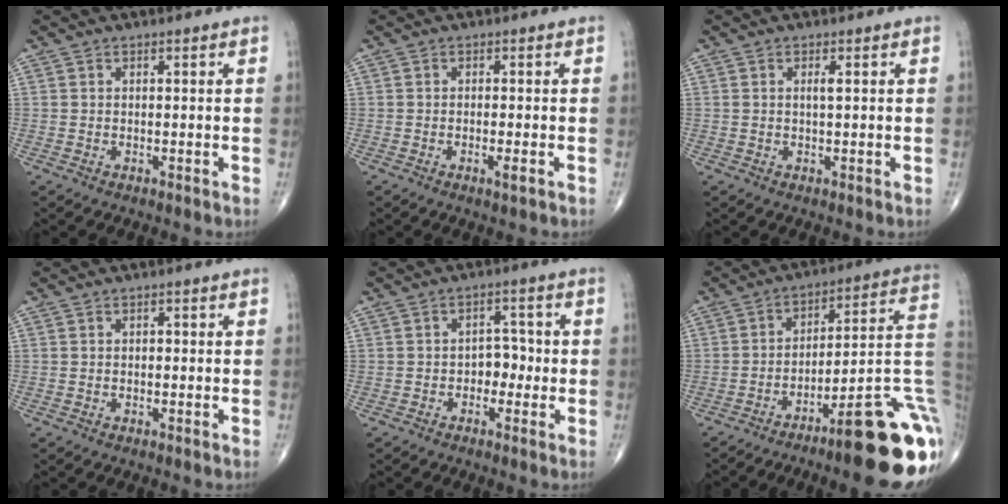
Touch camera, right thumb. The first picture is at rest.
{"total": 1.7, "force": [-0.8, 0.2, 1.5], "torque": [-0.025, -0.003, -0.015]}
{"total": 1.2, "force": [0.3, 0.1, 1.1], "torque": [-0.025, 0.000, 0.005]}
{"total": 0.7, "force": [0.1, 0.4, 0.6], "torque": [-0.007, 0.000, 0.000]}
{"total": 4.2, "force": [-0.9, 3.1, 2.8], "torque": [-0.011, 0.017, -0.020]}
{"total": 22.5, "force": [-10.0, 4.6, 19.7], "torque": [-0.174, 0.077, -0.136]}